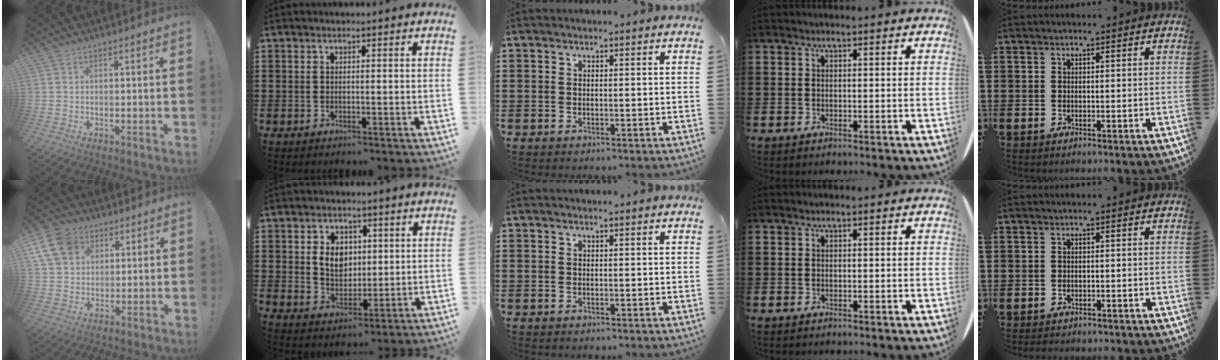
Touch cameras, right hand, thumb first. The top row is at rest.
{"thumb": {"total": 12.4, "force": [4.9, 9.8, 5.8], "torque": [-0.104, -0.024, 0.097]}, "index": {"total": 5.7, "force": [1.2, 4.3, 3.4], "torque": [-0.066, 0.007, 0.015]}, "little": {"total": 0.7, "force": [-0.7, -0.1, -0.2], "torque": [0.002, -0.004, -0.013]}}